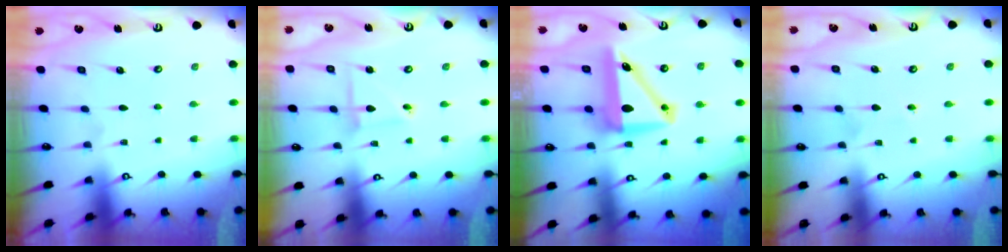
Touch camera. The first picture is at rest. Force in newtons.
{"total": 3.4, "press": 3.4, "slide": 0.3}
{"total": 10.4, "press": 10.1, "slide": 2.5}
{"total": 3.0, "press": 2.9, "slide": 0.9}